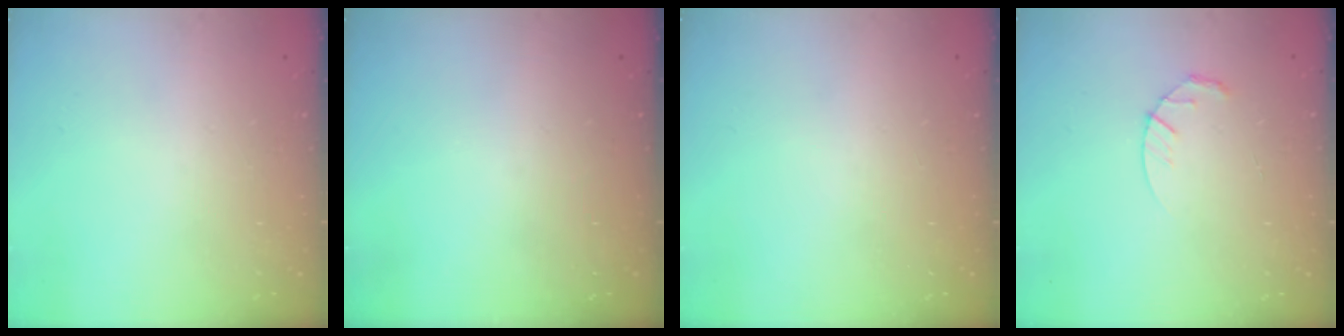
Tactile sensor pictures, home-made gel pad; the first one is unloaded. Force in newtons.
{"total": 0.0}
{"total": 0.0}
{"total": 3.9, "press": 3.9, "slide": 0.5}